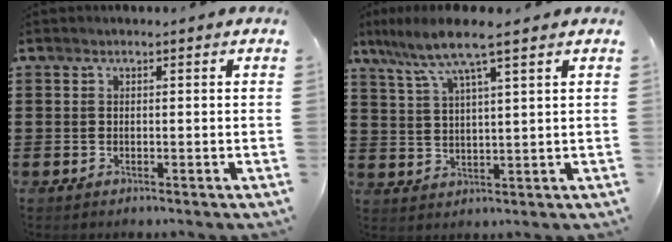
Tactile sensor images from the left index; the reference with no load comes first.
{"total": 7.1, "force": [5.1, 0.3, 4.9], "torque": [-0.112, -0.016, 0.087]}